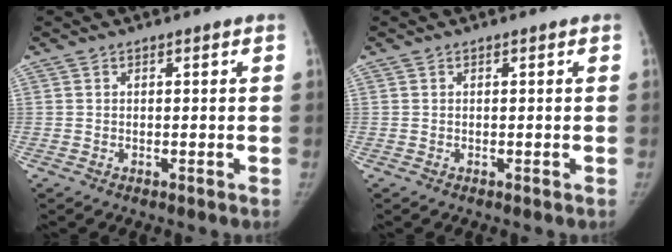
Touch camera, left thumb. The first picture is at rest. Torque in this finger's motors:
{"motor_torque": [0.25, -0.07, 0.21, 0.12, 0.08]}